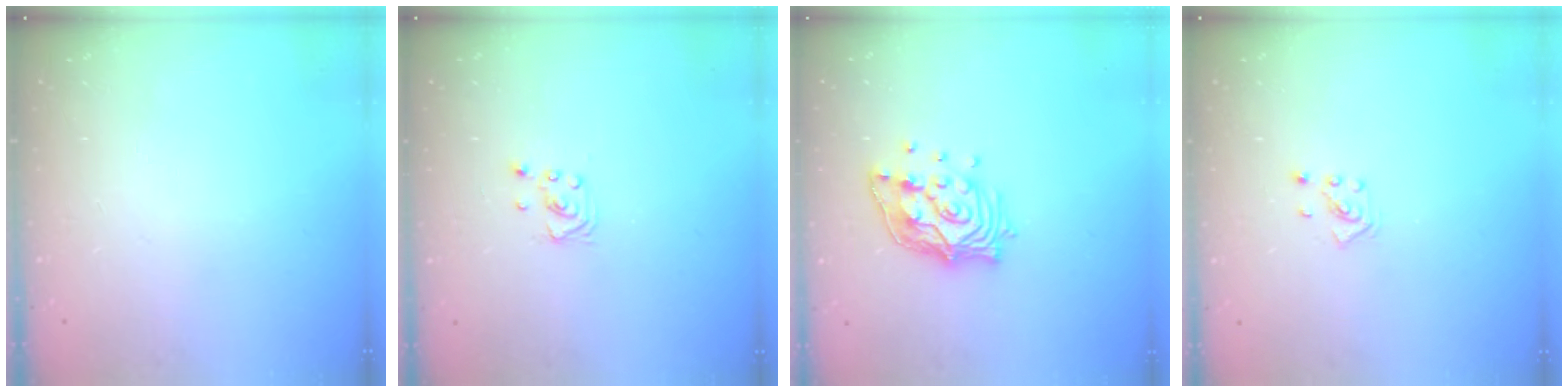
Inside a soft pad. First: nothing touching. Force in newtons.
{"total": 2.1, "press": 2.1, "slide": 0.2}
{"total": 13.4, "press": 13.3, "slide": 1.3}
{"total": 2.1, "press": 2.0, "slide": 0.3}